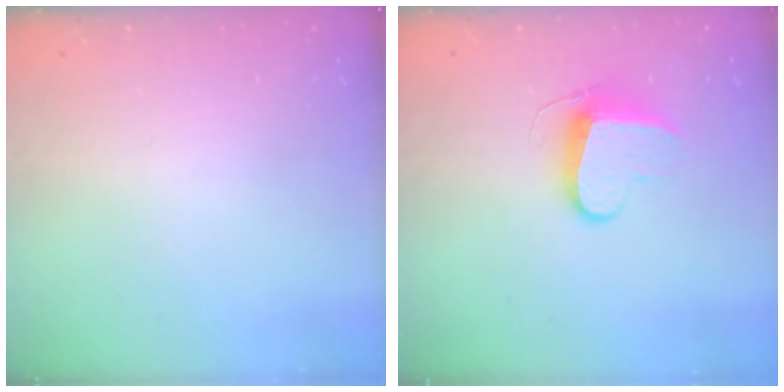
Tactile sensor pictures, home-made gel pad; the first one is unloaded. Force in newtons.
{"total": 9.5, "press": 9.5, "slide": 0.7}